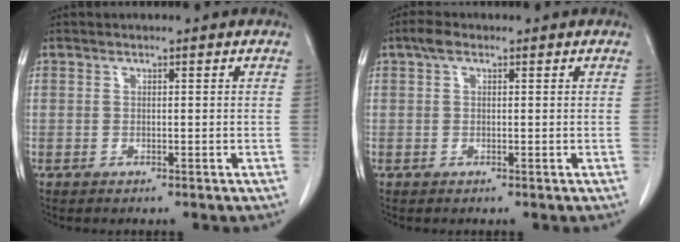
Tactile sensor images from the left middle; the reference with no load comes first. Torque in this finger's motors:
{"motor_torque": [0.37, -0.17, -0.11, 0.01]}